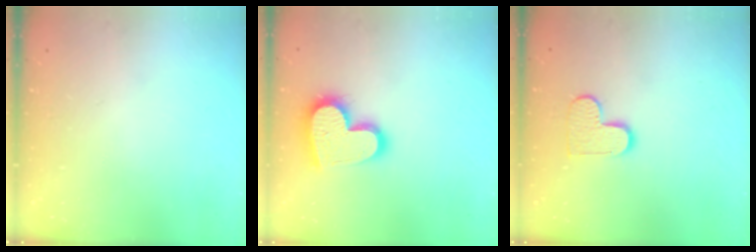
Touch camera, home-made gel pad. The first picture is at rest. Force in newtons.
{"total": 17.9, "press": 17.9, "slide": 1.4}
{"total": 8.9, "press": 8.9, "slide": 0.4}